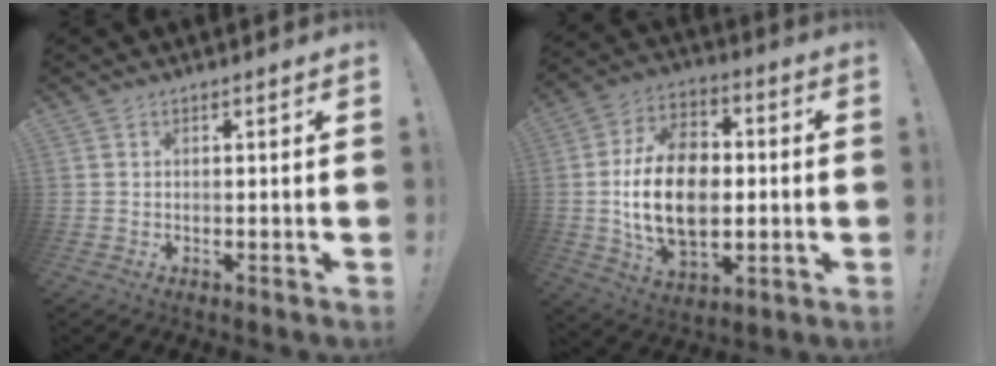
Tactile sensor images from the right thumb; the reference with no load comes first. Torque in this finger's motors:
{"motor_torque": [1.76, 3.25, 1.68, -1.10, 0.57]}